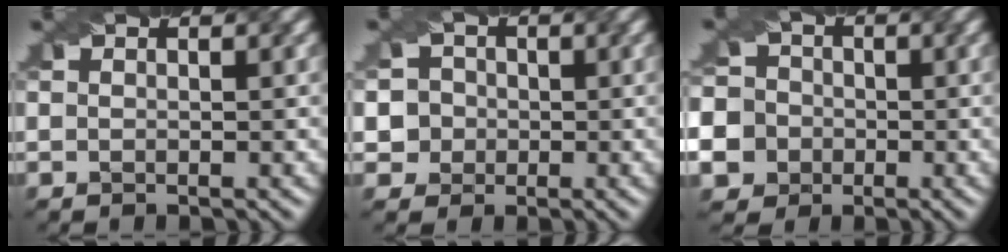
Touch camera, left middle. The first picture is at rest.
{"total": 4.5, "force": [-0.2, 4.4, 1.0], "torque": [-0.009, 0.033, -0.015]}
{"total": 11.7, "force": [-4.9, 10.4, 2.5], "torque": [-0.078, -0.019, -0.100]}